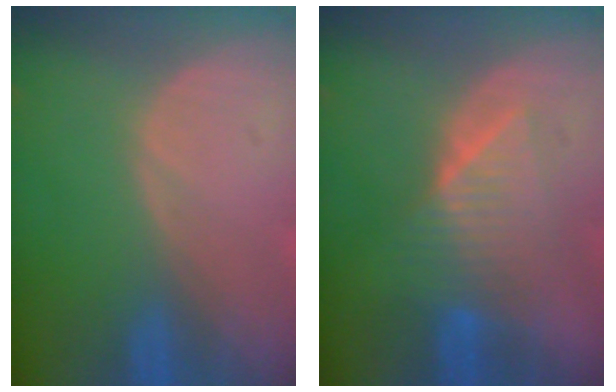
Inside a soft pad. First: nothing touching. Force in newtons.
{"total": 6.4, "press": 6.3, "slide": 0.3}